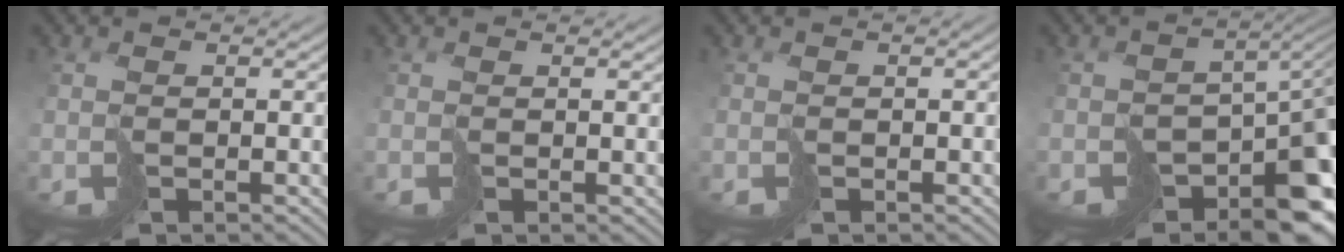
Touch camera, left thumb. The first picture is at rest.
{"total": 1.7, "force": [0.3, 0.3, 1.6], "torque": [-0.026, -0.001, 0.006]}
{"total": 0.9, "force": [-0.2, 0.3, 0.9], "torque": [-0.013, -0.001, -0.003]}
{"total": 12.0, "force": [-6.7, 6.5, 7.5], "torque": [-0.090, -0.032, -0.089]}